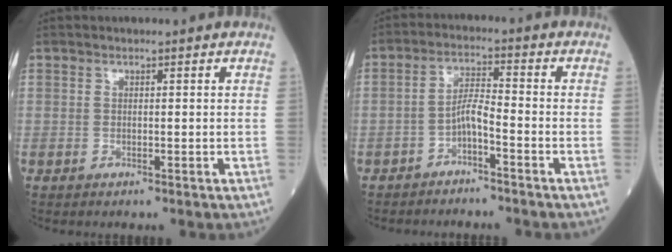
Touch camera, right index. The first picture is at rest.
{"total": 3.7, "force": [-2.2, 0.5, 2.9], "torque": [-0.055, 0.009, -0.043]}